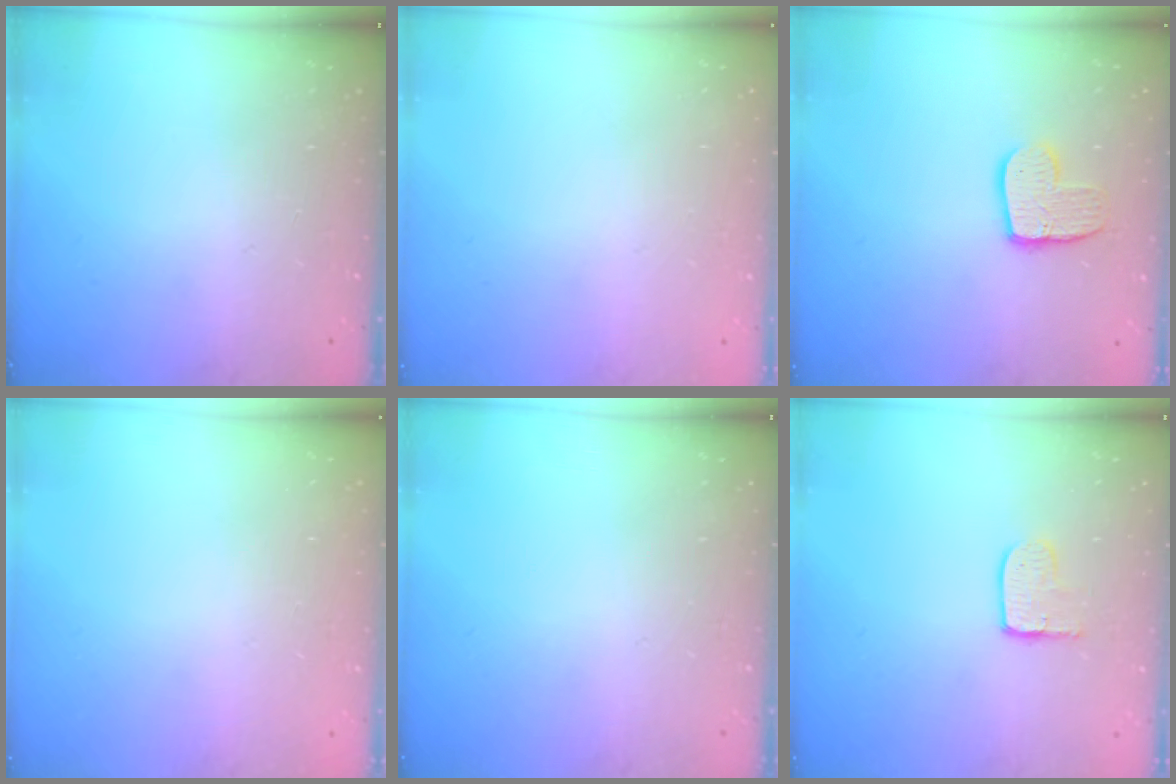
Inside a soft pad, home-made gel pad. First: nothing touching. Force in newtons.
{"total": 0.0}
{"total": 10.5, "press": 10.5, "slide": 0.8}
{"total": 0.0}
{"total": 0.0}
{"total": 5.7, "press": 5.7, "slide": 0.5}